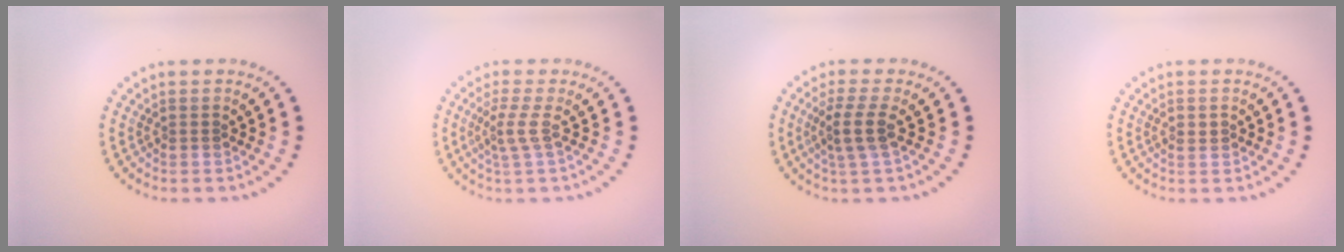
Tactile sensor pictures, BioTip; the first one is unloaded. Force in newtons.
{"total": 2.0, "press": 1.4, "slide": 1.5}
{"total": 2.6, "press": 2.1, "slide": 1.6}
{"total": 1.0, "press": 0.9, "slide": 0.2}